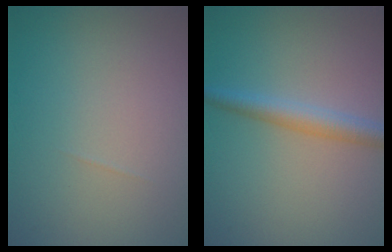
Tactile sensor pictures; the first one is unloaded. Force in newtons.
{"total": 2.8, "press": 2.8, "slide": 0.0}